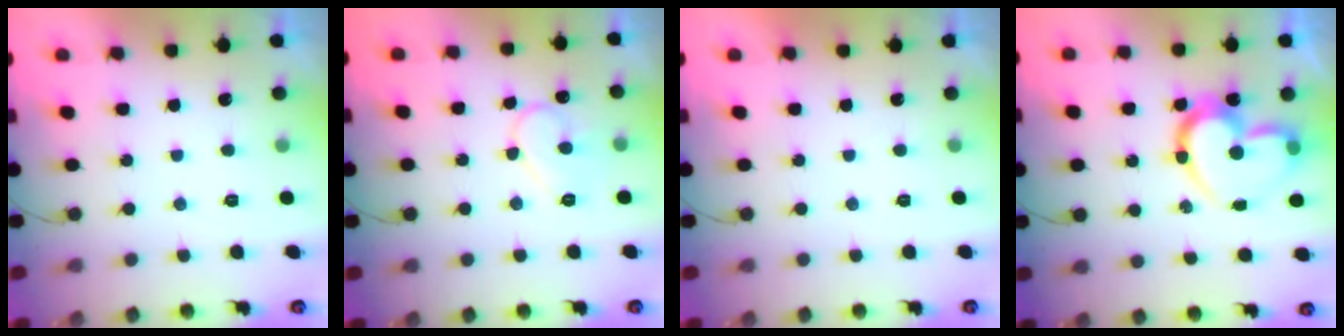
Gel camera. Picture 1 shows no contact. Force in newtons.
{"total": 10.2, "press": 10.1, "slide": 0.9}
{"total": 1.8, "press": 1.8, "slide": 0.0}
{"total": 17.3, "press": 17.3, "slide": 1.3}